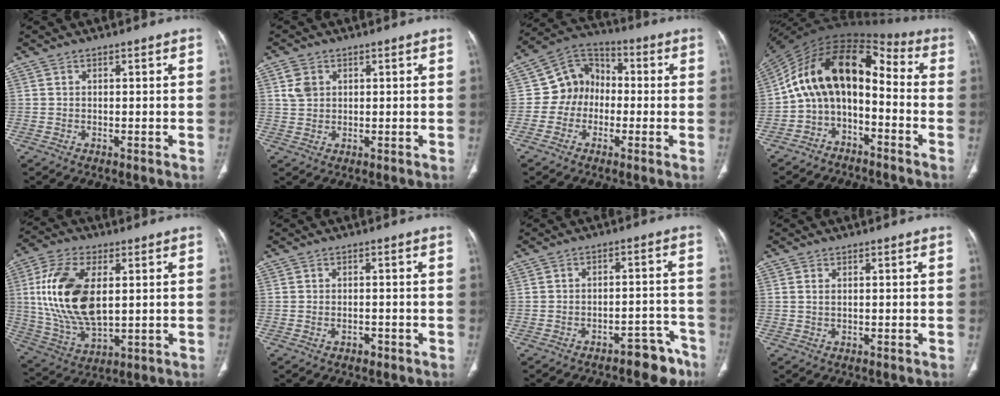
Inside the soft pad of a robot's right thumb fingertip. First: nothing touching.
{"total": 3.8, "force": [1.4, 3.0, 2.0], "torque": [-0.029, 0.000, 0.033]}
{"total": 15.5, "force": [-0.2, 11.4, 10.4], "torque": [-0.155, 0.047, -0.017]}
{"total": 16.4, "force": [-3.1, 10.0, 12.6], "torque": [-0.192, 0.103, -0.062]}
{"total": 18.5, "force": [3.0, 9.7, 15.4], "torque": [-0.310, -0.010, 0.063]}
{"total": 1.6, "force": [-0.9, 1.0, 0.8], "torque": [-0.015, 0.012, -0.009]}
{"total": 8.2, "force": [-6.4, 3.7, 3.5], "torque": [-0.018, 0.069, -0.082]}
{"total": 0.9, "force": [0.3, 0.5, 0.7], "torque": [-0.021, 0.004, 0.011]}